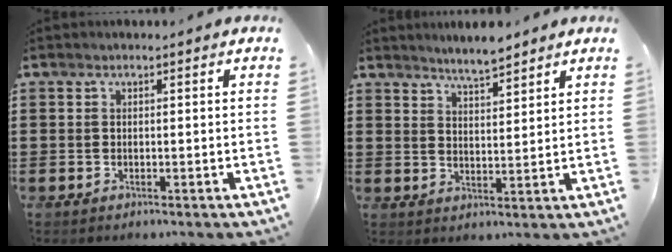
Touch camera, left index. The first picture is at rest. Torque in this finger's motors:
{"motor_torque": [0.16, 0.19, 0.08, 0.02]}